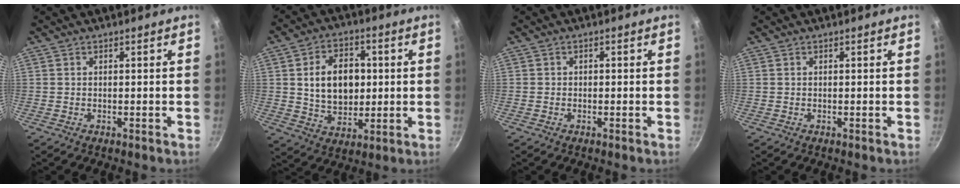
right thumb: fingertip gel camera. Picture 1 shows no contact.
{"total": 12.8, "force": [1.5, 9.1, 8.9], "torque": [-0.111, 0.000, 0.028]}
{"total": 0.7, "force": [-0.3, 0.6, 0.2], "torque": [-0.004, 0.002, -0.007]}
{"total": 0.0}